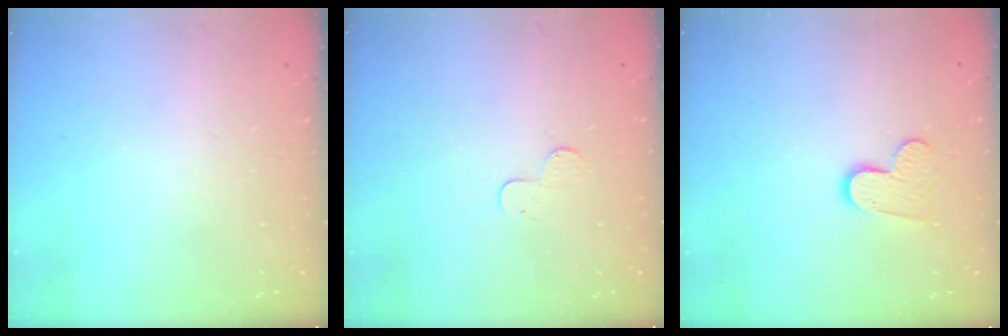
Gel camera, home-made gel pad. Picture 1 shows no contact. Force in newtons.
{"total": 3.7, "press": 3.7, "slide": 0.3}
{"total": 8.5, "press": 8.5, "slide": 0.5}